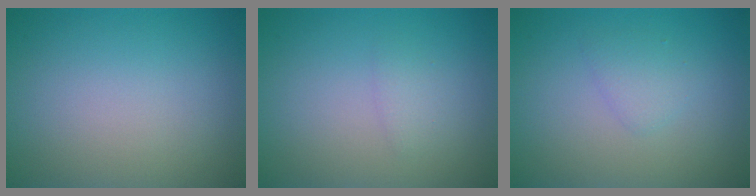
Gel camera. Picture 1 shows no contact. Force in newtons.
{"total": 1.0, "press": 1.0, "slide": 0.1}
{"total": 1.4, "press": 1.4, "slide": 0.0}